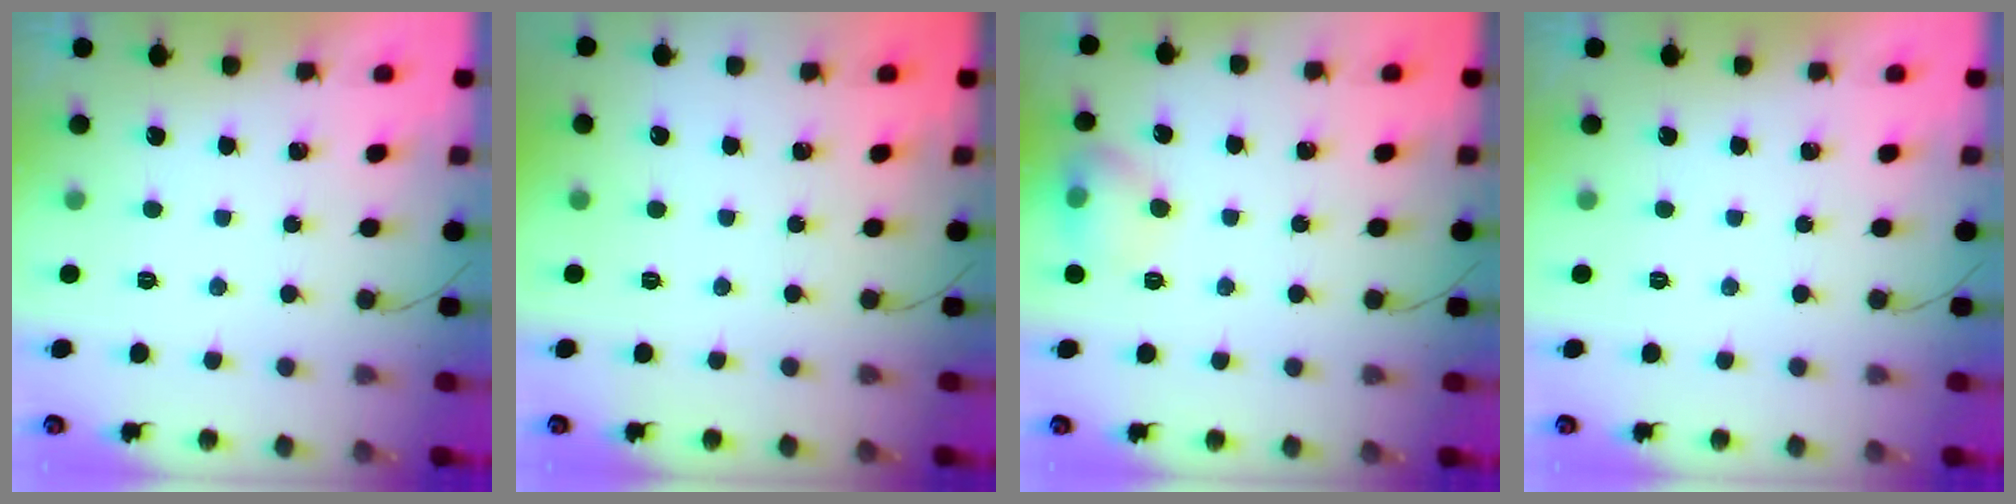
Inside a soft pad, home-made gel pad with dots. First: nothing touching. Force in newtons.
{"total": 0.0}
{"total": 8.2, "press": 8.1, "slide": 1.1}
{"total": 0.0}